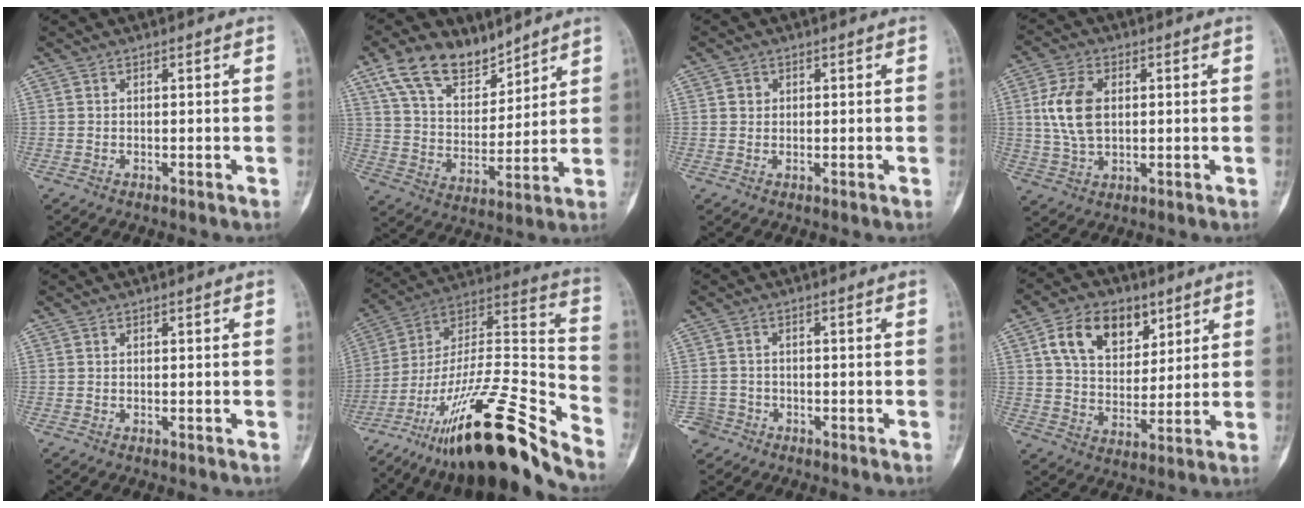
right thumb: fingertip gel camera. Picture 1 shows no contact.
{"total": 13.5, "force": [9.7, 7.0, 6.2], "torque": [-0.087, -0.048, 0.188]}
{"total": 1.6, "force": [0.5, 1.5, 0.4], "torque": [0.001, 0.001, 0.005]}
{"total": 9.5, "force": [1.3, 5.8, 7.3], "torque": [-0.148, 0.002, 0.031]}
{"total": 0.0}
{"total": 29.6, "force": [-20.8, 5.7, 20.2], "torque": [-0.304, 0.089, -0.353]}
{"total": 3.3, "force": [-1.9, 2.7, 0.0], "torque": [0.009, 0.015, -0.036]}
{"total": 13.4, "force": [6.1, 8.9, 8.0], "torque": [-0.100, -0.019, 0.112]}